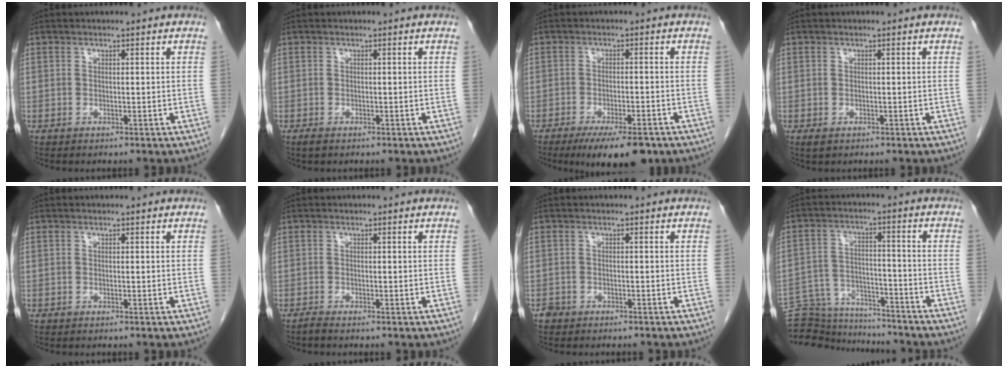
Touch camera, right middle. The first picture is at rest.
{"total": 0.9, "force": [-0.6, 0.3, 0.5], "torque": [-0.015, -0.001, -0.008]}
{"total": 9.3, "force": [-6.6, 2.4, 6.0], "torque": [-0.085, -0.013, -0.099]}
{"total": 0.9, "force": [-0.4, 0.5, 0.6], "torque": [-0.011, 0.000, -0.001]}
{"total": 0.0}
{"total": 0.7, "force": [-0.6, -0.2, 0.3], "torque": [-0.008, 0.000, -0.013]}
{"total": 2.0, "force": [-1.7, 0.9, 0.3], "torque": [-0.009, 0.000, -0.026]}
{"total": 15.5, "force": [-15.0, 2.9, 3.0], "torque": [-0.060, 0.025, -0.225]}